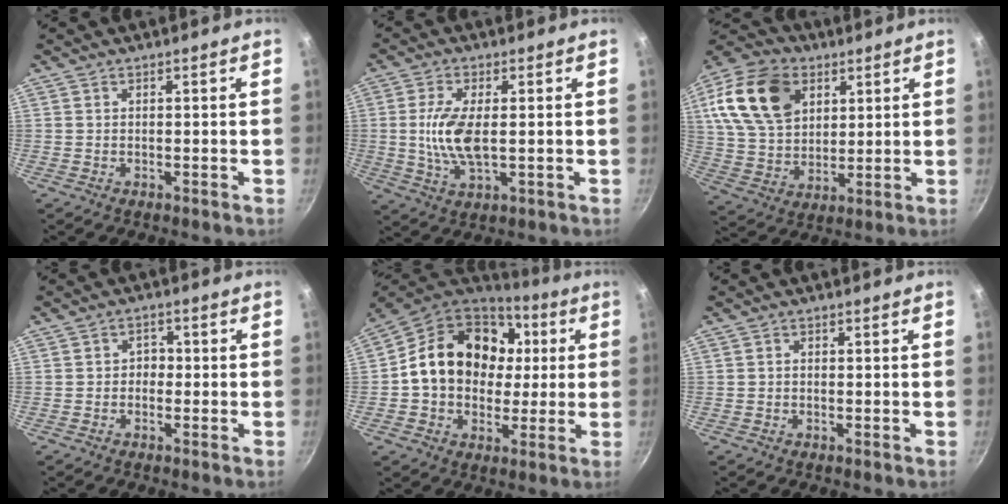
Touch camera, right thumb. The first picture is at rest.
{"total": 8.7, "force": [0.3, 3.7, 7.9], "torque": [-0.162, -0.004, 0.005]}
{"total": 19.4, "force": [7.1, 13.6, 11.9], "torque": [-0.205, -0.006, 0.130]}
{"total": 2.5, "force": [-0.7, 2.1, 1.1], "torque": [0.005, 0.011, -0.014]}
{"total": 20.4, "force": [2.9, 16.3, 12.0], "torque": [-0.178, 0.024, 0.043]}
{"total": 0.7, "force": [-0.2, 0.6, 0.3], "torque": [-0.005, 0.003, -0.004]}